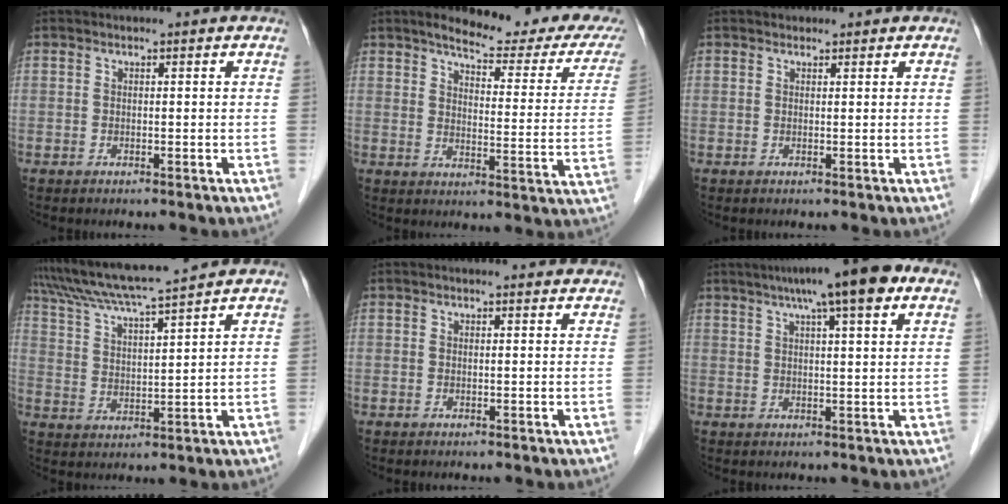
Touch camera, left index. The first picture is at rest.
{"total": 18.1, "force": [15.5, 2.8, 9.0], "torque": [-0.102, -0.032, 0.177]}
{"total": 1.1, "force": [0.9, 0.7, 0.1], "torque": [-0.002, 0.005, 0.010]}
{"total": 10.7, "force": [9.7, -1.6, 4.2], "torque": [-0.082, 0.011, 0.174]}
{"total": 3.9, "force": [3.7, 0.7, 1.1], "torque": [-0.011, 0.010, 0.034]}
{"total": 11.5, "force": [7.1, 1.1, 9.0], "torque": [-0.137, 0.029, 0.099]}